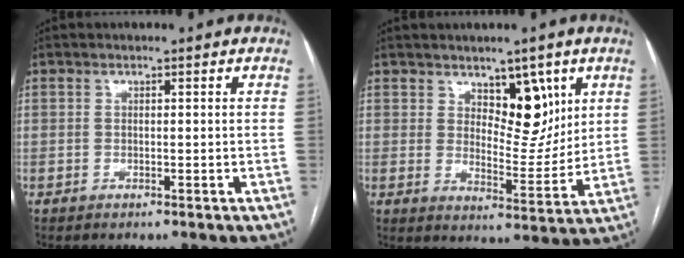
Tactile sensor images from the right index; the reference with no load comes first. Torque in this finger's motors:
{"motor_torque": [0.05, 0.20, 0.00, 0.00]}